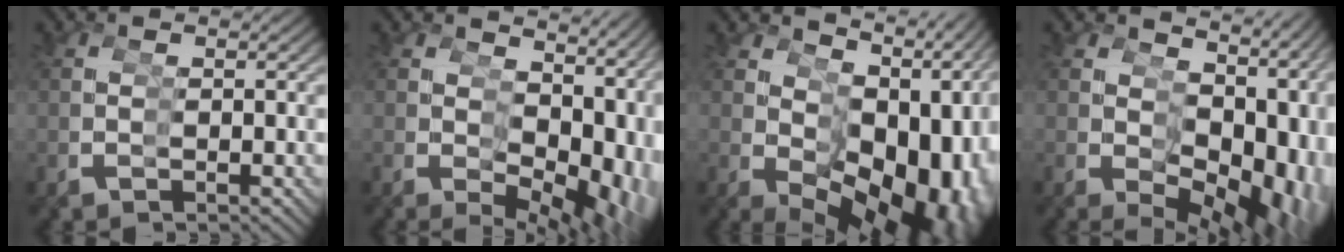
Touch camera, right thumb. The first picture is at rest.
{"total": 7.9, "force": [-0.3, 5.0, 6.1], "torque": [-0.075, -0.022, 0.012]}
{"total": 15.0, "force": [-0.2, 10.1, 11.0], "torque": [-0.154, -0.016, 0.012]}
{"total": 10.0, "force": [-0.7, 6.3, 7.8], "torque": [-0.095, -0.022, 0.007]}